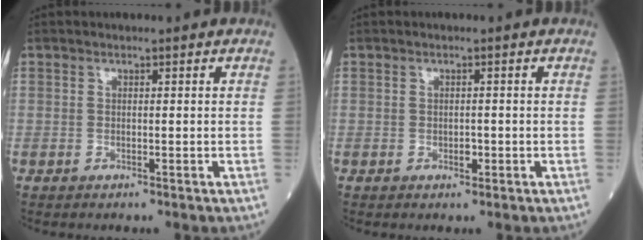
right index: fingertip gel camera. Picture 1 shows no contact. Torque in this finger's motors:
{"motor_torque": [0.14, -0.03, 0.08, 0.03]}